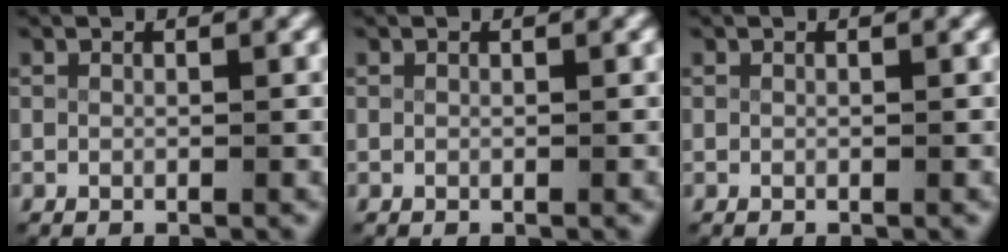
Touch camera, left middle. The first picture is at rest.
{"total": 0.0}
{"total": 0.0}